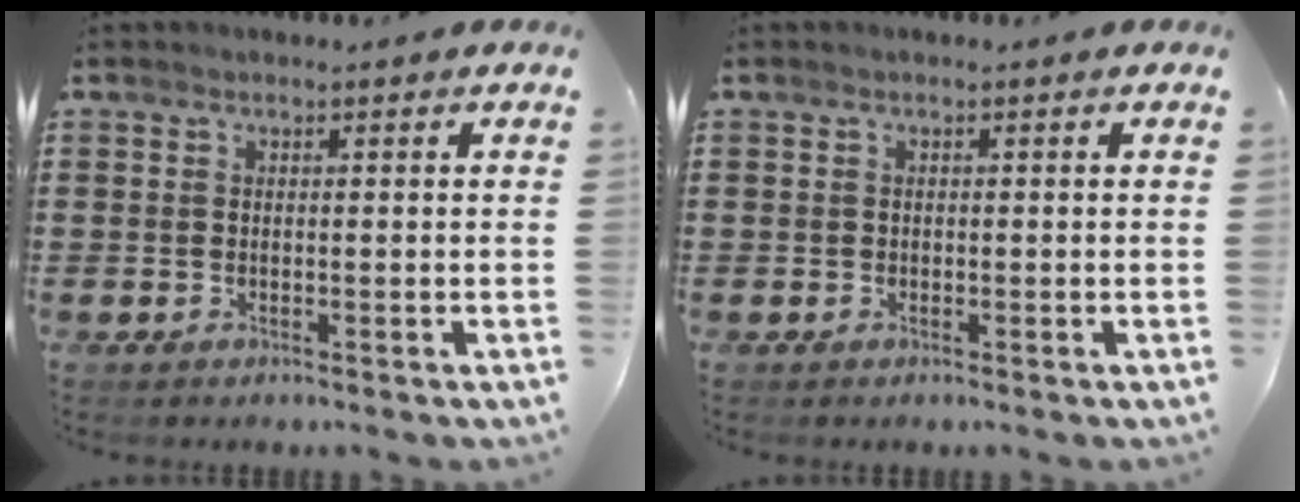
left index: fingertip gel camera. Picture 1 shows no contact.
{"total": 0.0}